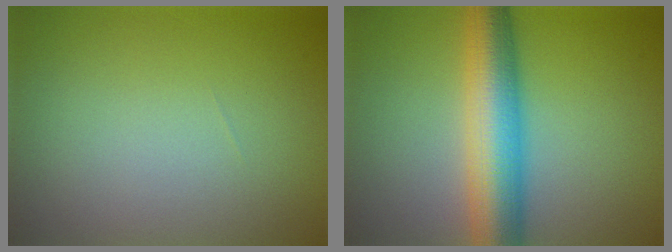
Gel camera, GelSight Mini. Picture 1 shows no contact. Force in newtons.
{"total": 7.9, "press": 7.9, "slide": 0.2}